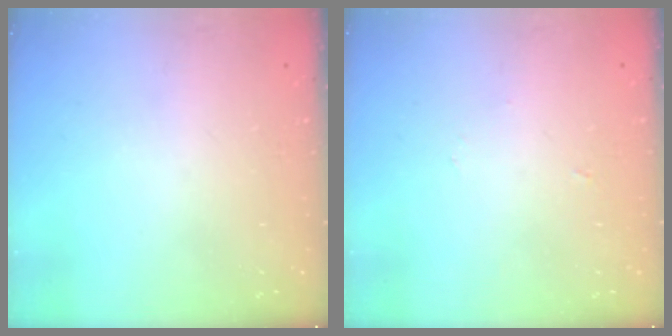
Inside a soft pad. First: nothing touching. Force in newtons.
{"total": 2.5, "press": 2.5, "slide": 0.2}